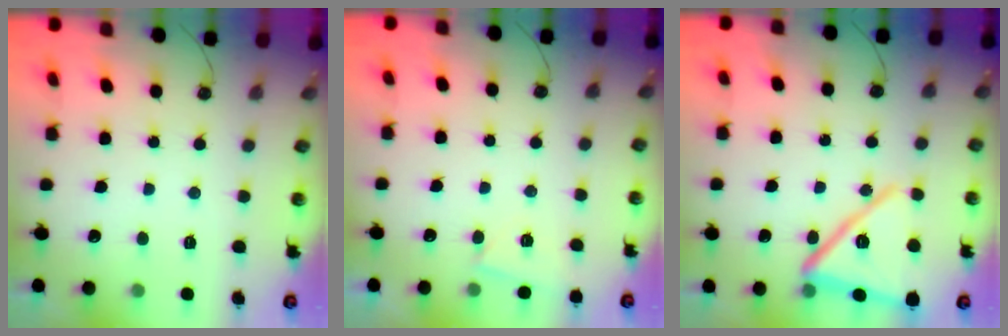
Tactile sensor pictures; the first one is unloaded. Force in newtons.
{"total": 2.6, "press": 2.6, "slide": 0.7}
{"total": 17.2, "press": 16.5, "slide": 4.7}